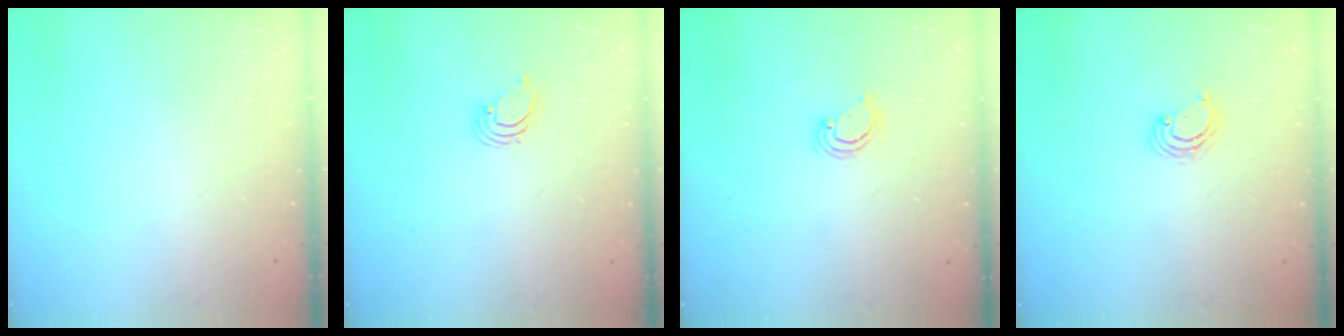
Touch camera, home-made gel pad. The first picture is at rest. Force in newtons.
{"total": 1.6, "press": 1.6, "slide": 0.1}
{"total": 3.4, "press": 3.4, "slide": 0.4}
{"total": 3.5, "press": 3.5, "slide": 0.2}